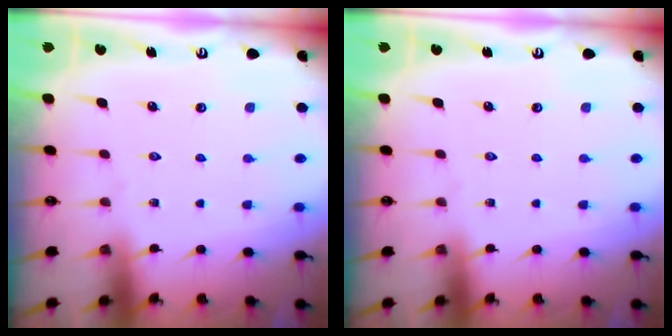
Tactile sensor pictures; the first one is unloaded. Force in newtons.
{"total": 0.0}